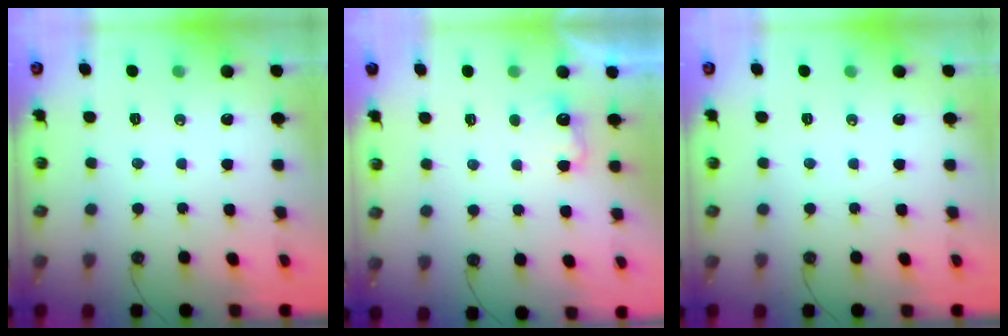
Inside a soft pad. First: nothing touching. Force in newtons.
{"total": 5.0, "press": 4.9, "slide": 1.0}
{"total": 0.0}